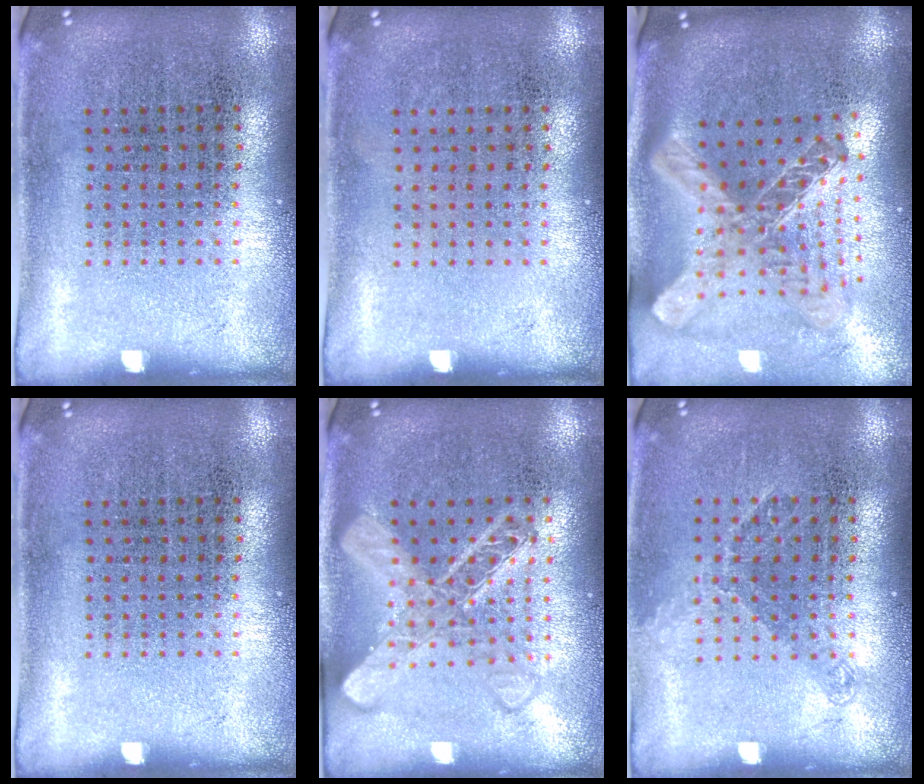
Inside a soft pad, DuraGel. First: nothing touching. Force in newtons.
{"total": 0.0}
{"total": 2.8, "press": 2.1, "slide": 1.9}
{"total": 0.0}
{"total": 2.1, "press": 2.1, "slide": 0.3}
{"total": 1.1, "press": 0.9, "slide": 0.6}